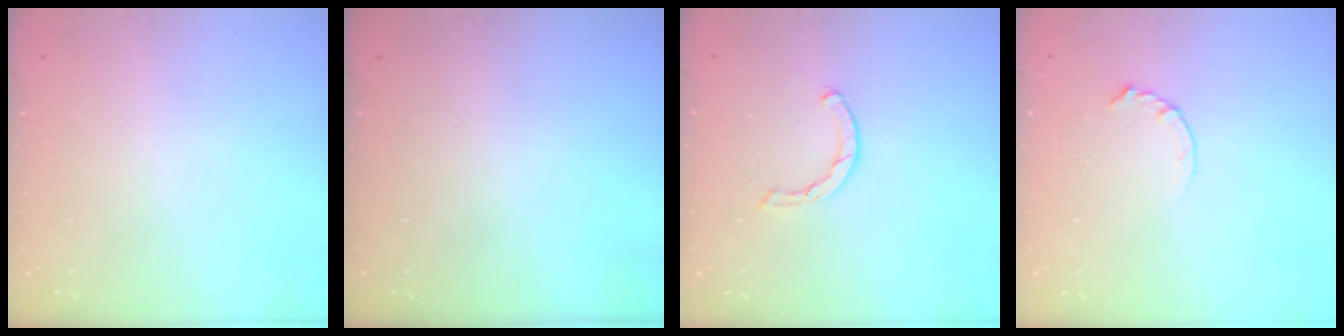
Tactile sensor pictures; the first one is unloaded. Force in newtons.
{"total": 0.0}
{"total": 1.6, "press": 1.6, "slide": 0.1}
{"total": 2.8, "press": 2.8, "slide": 0.4}